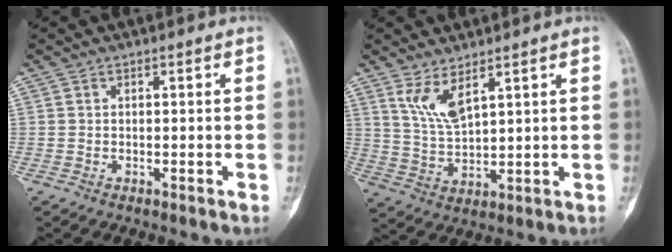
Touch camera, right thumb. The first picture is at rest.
{"total": 6.4, "force": [3.8, 2.0, 4.8], "torque": [-0.096, -0.030, 0.087]}